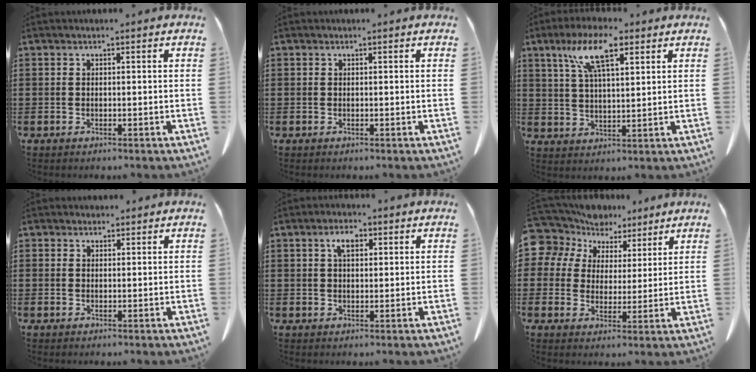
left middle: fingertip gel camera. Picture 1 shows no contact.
{"total": 0.0}
{"total": 9.1, "force": [5.1, 2.5, 7.0], "torque": [-0.150, 0.007, 0.089]}
{"total": 1.5, "force": [1.3, 0.8, 0.2], "torque": [-0.008, 0.004, 0.025]}
{"total": 3.3, "force": [1.4, 1.5, 2.6], "torque": [-0.049, 0.006, 0.022]}
{"total": 7.5, "force": [5.4, 5.2, 0.7], "torque": [-0.064, -0.018, 0.102]}